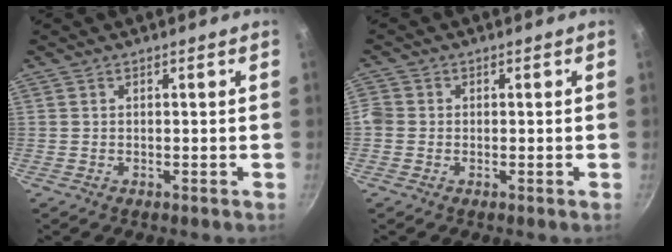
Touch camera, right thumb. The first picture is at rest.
{"total": 2.8, "force": [-0.3, 2.5, 1.2], "torque": [-0.021, 0.004, -0.010]}